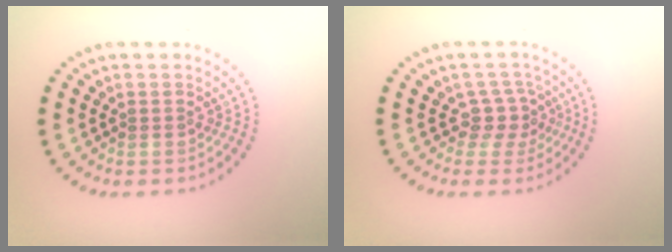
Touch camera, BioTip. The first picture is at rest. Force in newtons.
{"total": 2.2, "press": 1.6, "slide": 1.6}